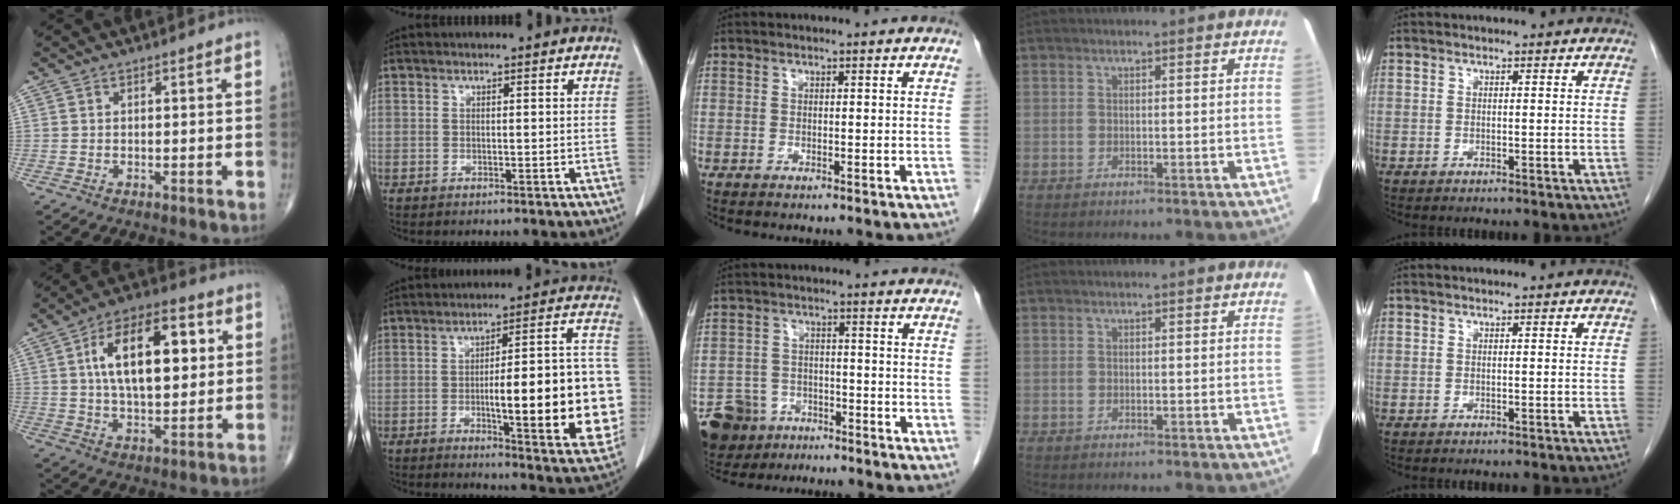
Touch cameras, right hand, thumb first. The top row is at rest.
{"thumb": {"total": 17.8, "force": [3.8, 8.7, 15.0], "torque": [-0.224, 0.008, 0.060]}, "index": {"total": 21.2, "force": [-3.1, 4.0, 20.6], "torque": [-0.201, 0.027, -0.027]}, "middle": {"total": 8.1, "force": [-5.8, 5.4, 1.6], "torque": [-0.040, 0.000, -0.097]}}